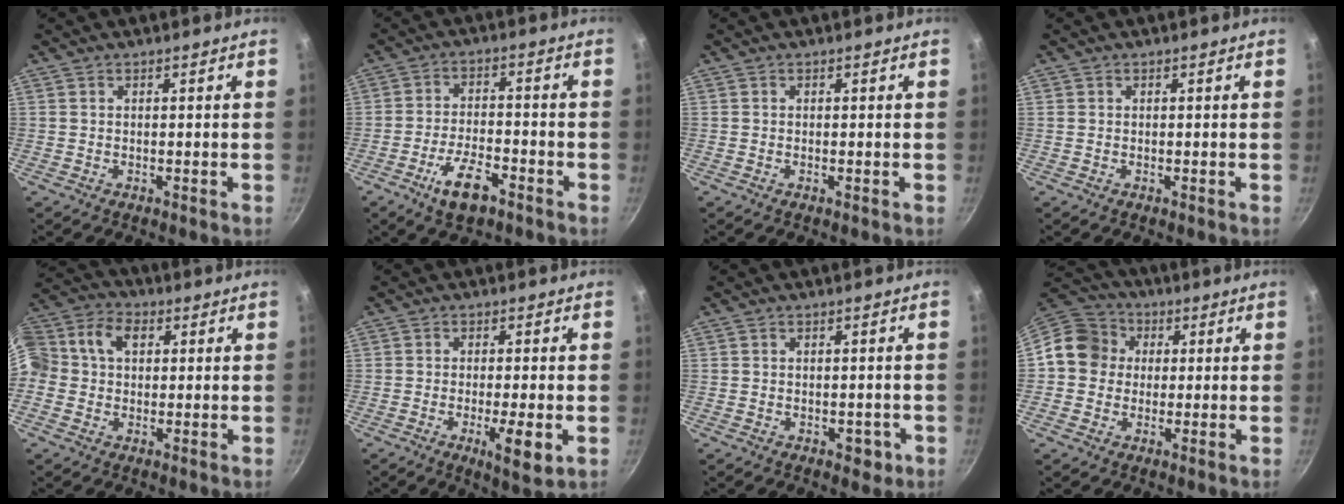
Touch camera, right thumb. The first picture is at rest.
{"total": 8.6, "force": [-4.8, 3.6, 6.2], "torque": [-0.110, 0.025, -0.086]}
{"total": 0.0}
{"total": 0.0}
{"total": 13.3, "force": [1.9, 10.7, 7.6], "torque": [-0.150, 0.037, 0.014]}
{"total": 6.7, "force": [-1.9, 1.4, 6.3], "torque": [-0.104, -0.001, -0.027]}
{"total": 3.0, "force": [-1.1, 2.0, 1.9], "torque": [-0.007, 0.009, -0.008]}
{"total": 10.3, "force": [0.8, 9.4, 4.0], "torque": [-0.038, 0.024, -0.008]}